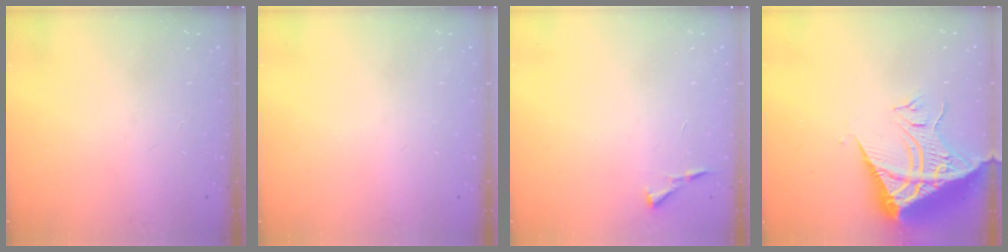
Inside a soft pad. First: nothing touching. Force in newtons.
{"total": 0.0}
{"total": 3.5, "press": 3.4, "slide": 0.5}
{"total": 14.7, "press": 14.6, "slide": 1.5}